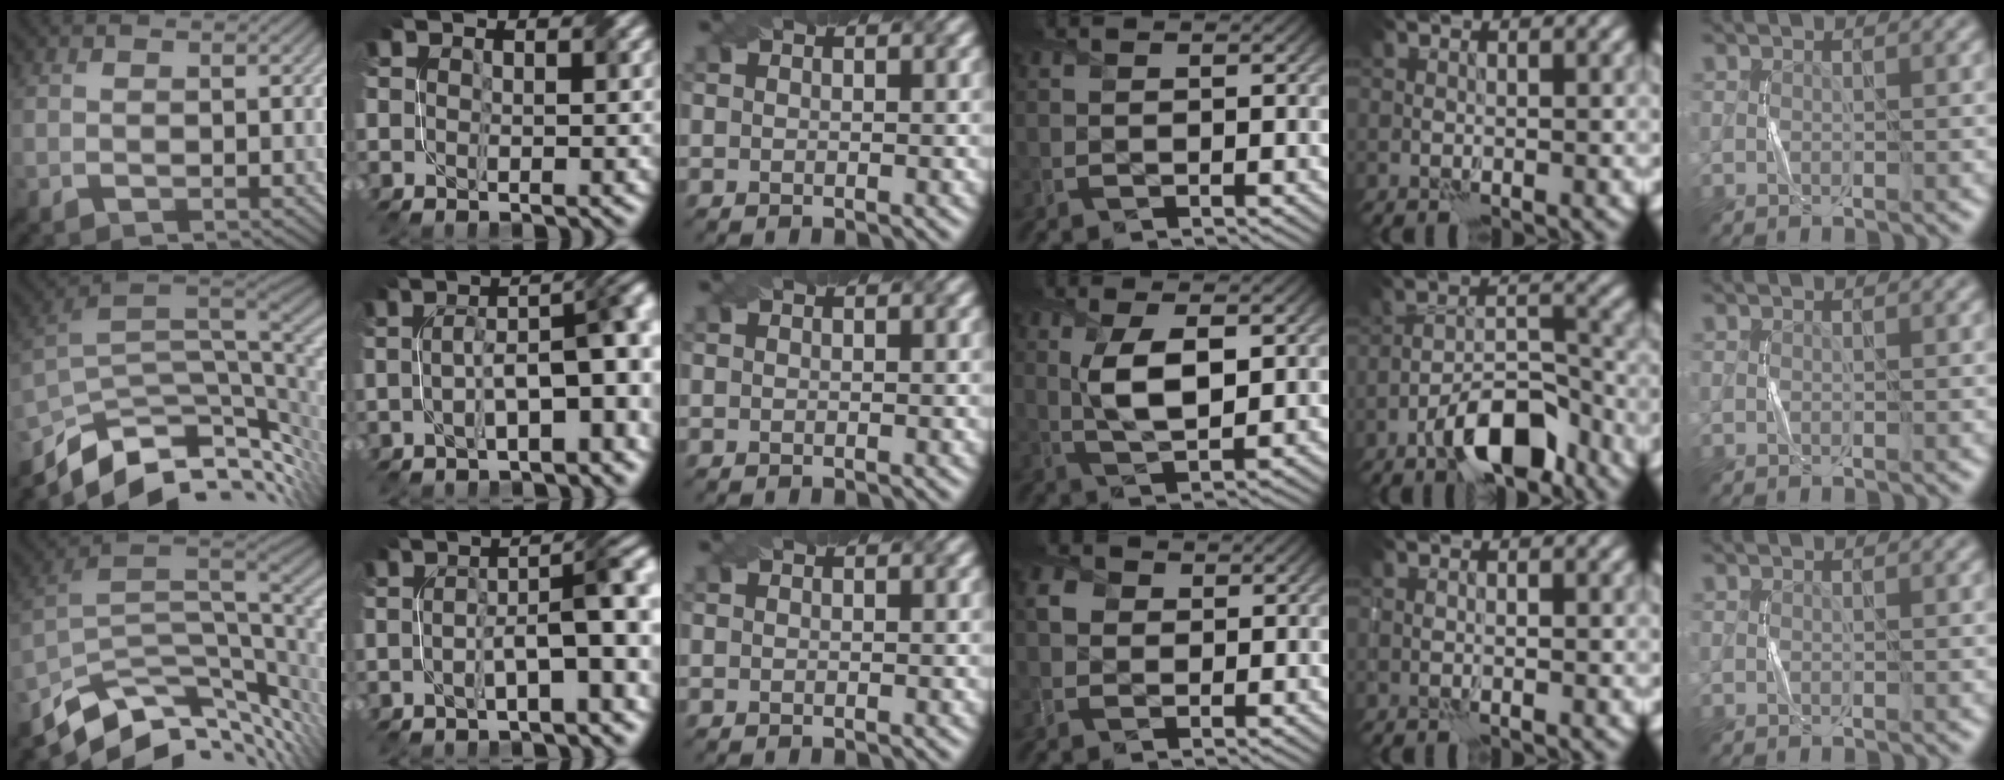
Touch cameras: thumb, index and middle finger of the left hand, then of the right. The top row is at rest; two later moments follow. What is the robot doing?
{"motion": "twist", "object": "screw"}